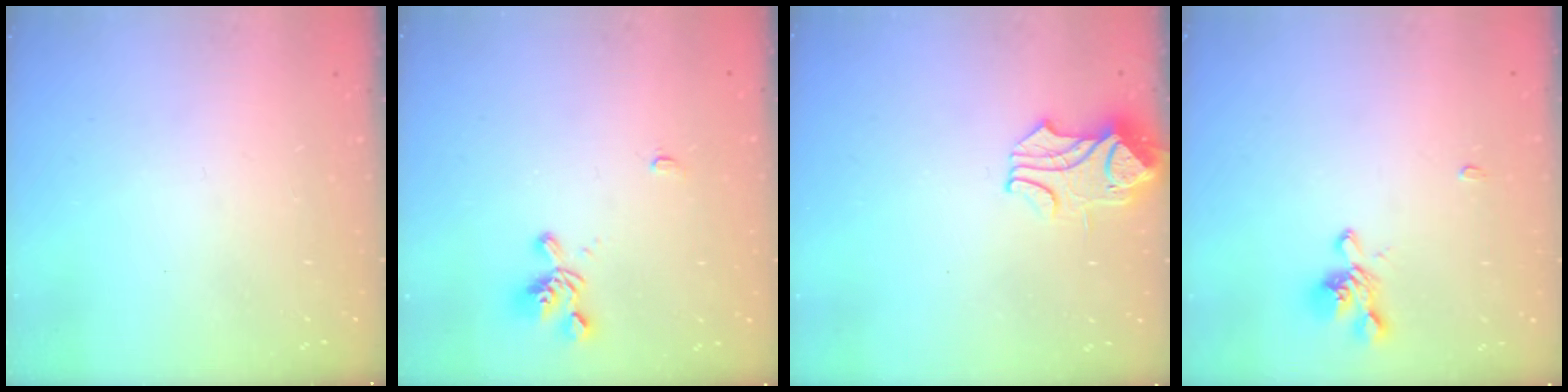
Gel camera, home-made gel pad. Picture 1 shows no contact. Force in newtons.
{"total": 2.0, "press": 1.8, "slide": 0.9}
{"total": 0.6, "press": 0.1, "slide": 0.6}
{"total": 1.0, "press": 0.1, "slide": 1.0}